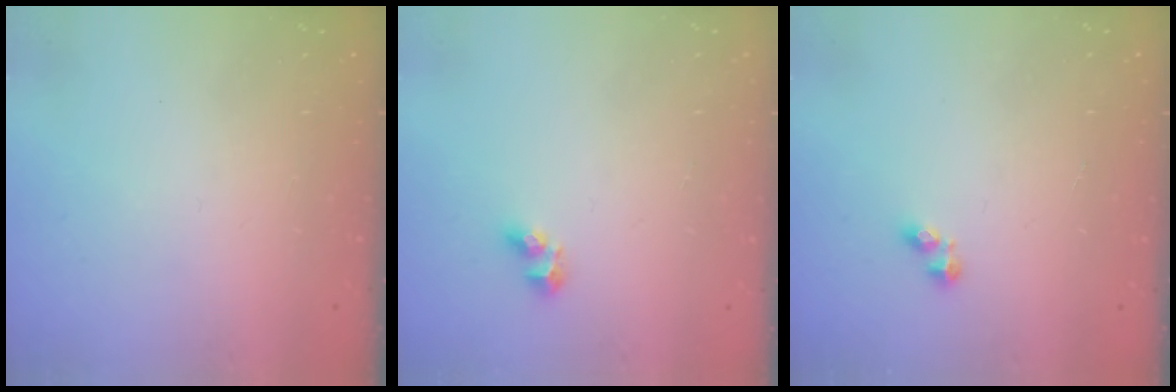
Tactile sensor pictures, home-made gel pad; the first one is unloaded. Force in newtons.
{"total": 4.8, "press": 4.8, "slide": 0.1}
{"total": 2.1, "press": 2.0, "slide": 0.4}